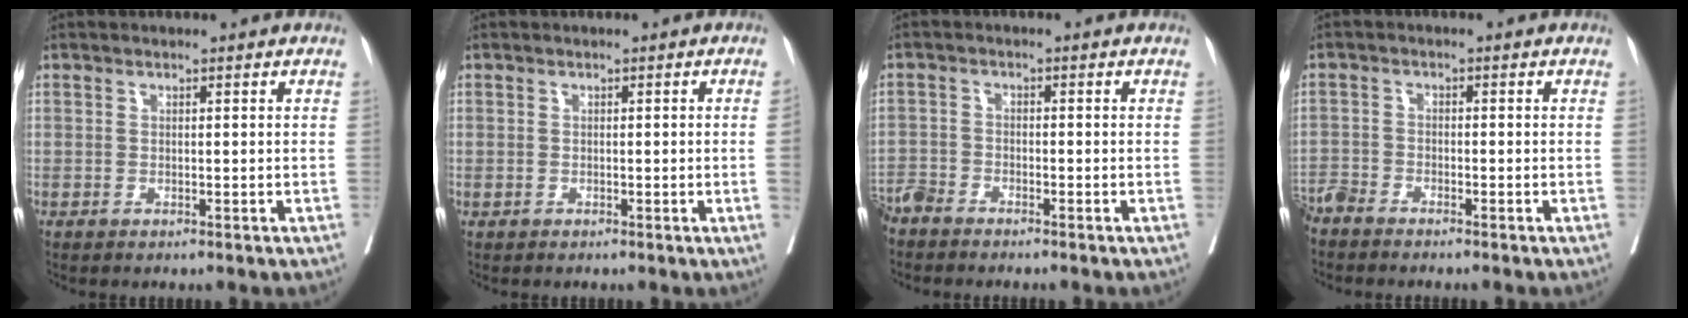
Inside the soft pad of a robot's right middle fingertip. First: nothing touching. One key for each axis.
{"total": 1.2, "fx": 0.0, "fy": -0.7, "fz": 0.9, "tx": -0.013, "ty": 0.000, "tz": 0.000}
{"total": 3.4, "fx": -3.2, "fy": 0.6, "fz": 0.9, "tx": -0.010, "ty": -0.008, "tz": -0.067}
{"total": 3.4, "fx": -3.2, "fy": 0.2, "fz": 1.0, "tx": -0.013, "ty": -0.009, "tz": -0.066}